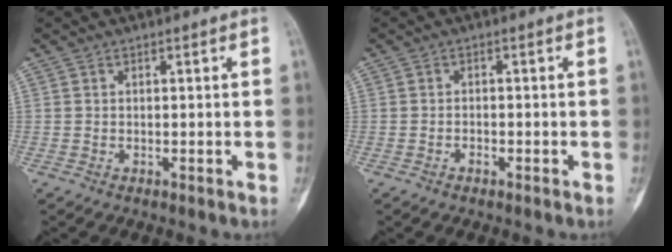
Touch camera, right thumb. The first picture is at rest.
{"total": 1.1, "force": [-0.7, 0.6, 0.6], "torque": [-0.008, 0.006, -0.012]}